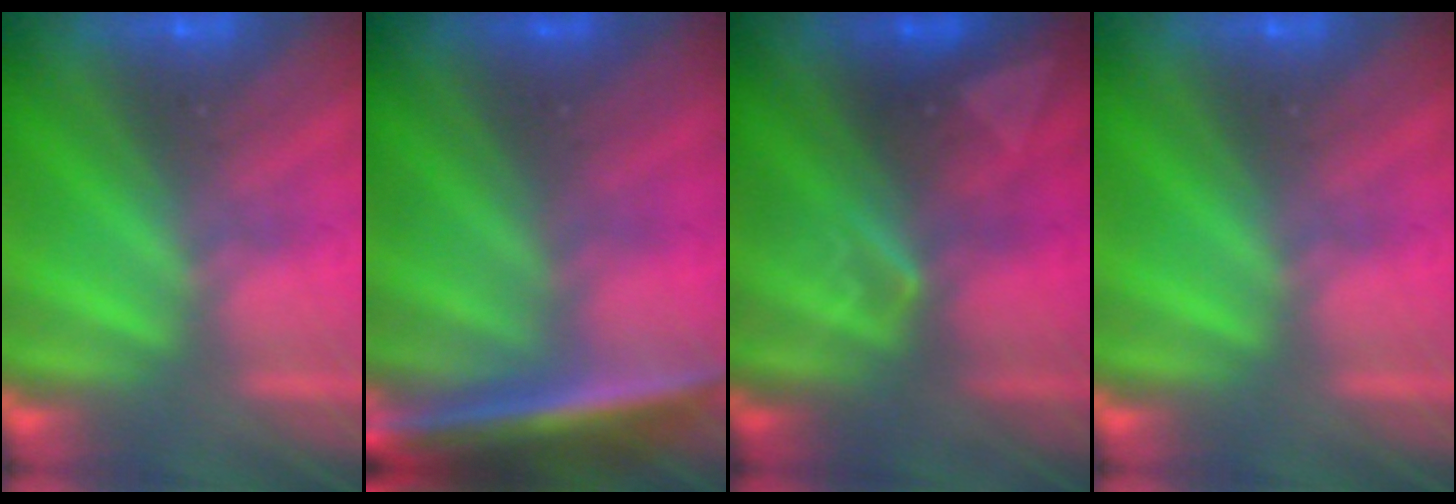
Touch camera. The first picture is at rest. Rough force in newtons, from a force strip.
{"total": 5.7}
{"total": 2.4}
{"total": 0.0}